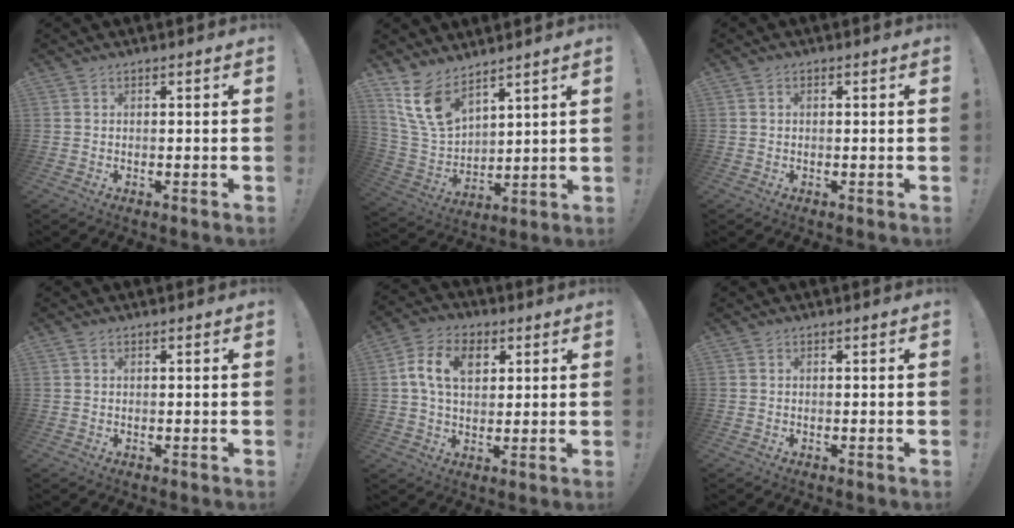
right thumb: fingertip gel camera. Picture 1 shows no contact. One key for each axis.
{"total": 13.0, "fx": 9.4, "fy": 6.6, "fz": 6.2, "tx": -0.129, "ty": -0.056, "tz": 0.187}
{"total": 0.6, "fx": 0.0, "fy": 0.5, "fz": 0.4, "tx": -0.011, "ty": 0.004, "tz": 0.000}
{"total": 0.7, "fx": 0.4, "fy": 0.5, "fz": 0.3, "tx": -0.009, "ty": 0.003, "tz": 0.007}
{"total": 11.8, "fx": 3.5, "fy": 8.1, "fz": 7.8, "tx": -0.137, "ty": 0.011, "tz": 0.066}
{"total": 0.0}